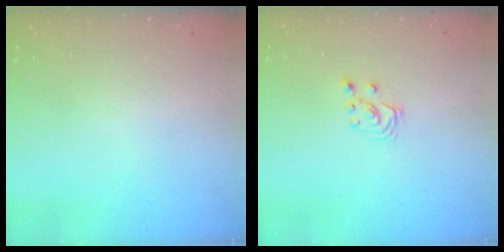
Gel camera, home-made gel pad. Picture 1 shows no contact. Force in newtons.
{"total": 2.8, "press": 2.7, "slide": 0.7}